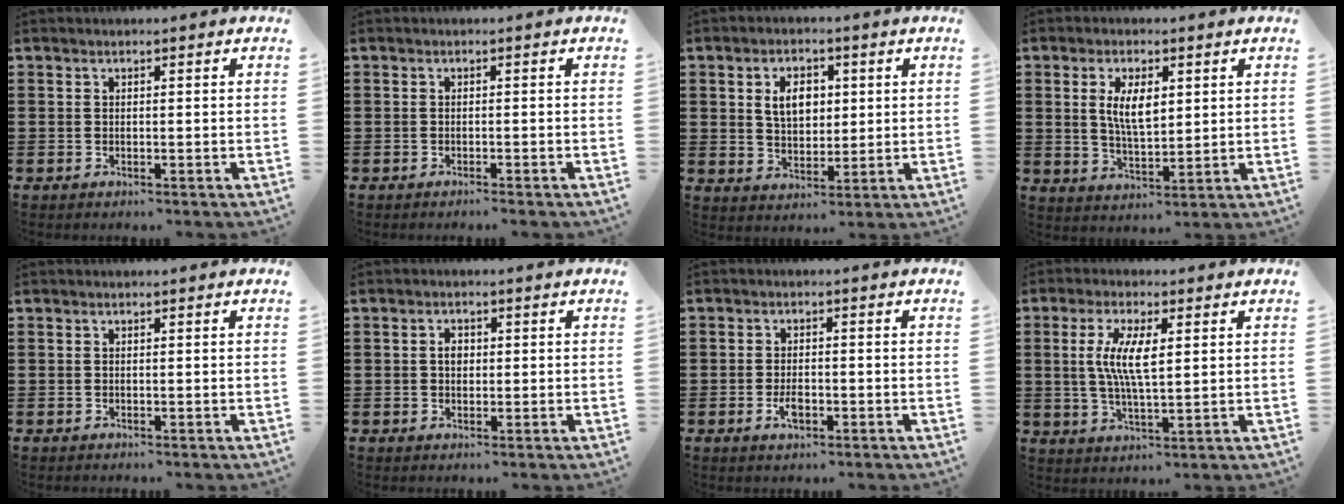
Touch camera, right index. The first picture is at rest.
{"total": 0.7, "force": [-0.6, 0.0, 0.3], "torque": [-0.008, -0.002, -0.011]}
{"total": 5.5, "force": [1.4, 3.7, 3.9], "torque": [-0.080, 0.011, 0.019]}
{"total": 6.0, "force": [1.3, 2.4, 5.3], "torque": [-0.101, 0.003, 0.020]}
{"total": 0.0}
{"total": 2.0, "force": [0.2, 1.4, 1.5], "torque": [-0.030, 0.008, 0.002]}
{"total": 3.0, "force": [-1.1, 1.3, 2.5], "torque": [-0.053, -0.002, -0.020]}
{"total": 7.2, "force": [1.4, 2.1, 6.7], "torque": [-0.140, 0.003, 0.020]}